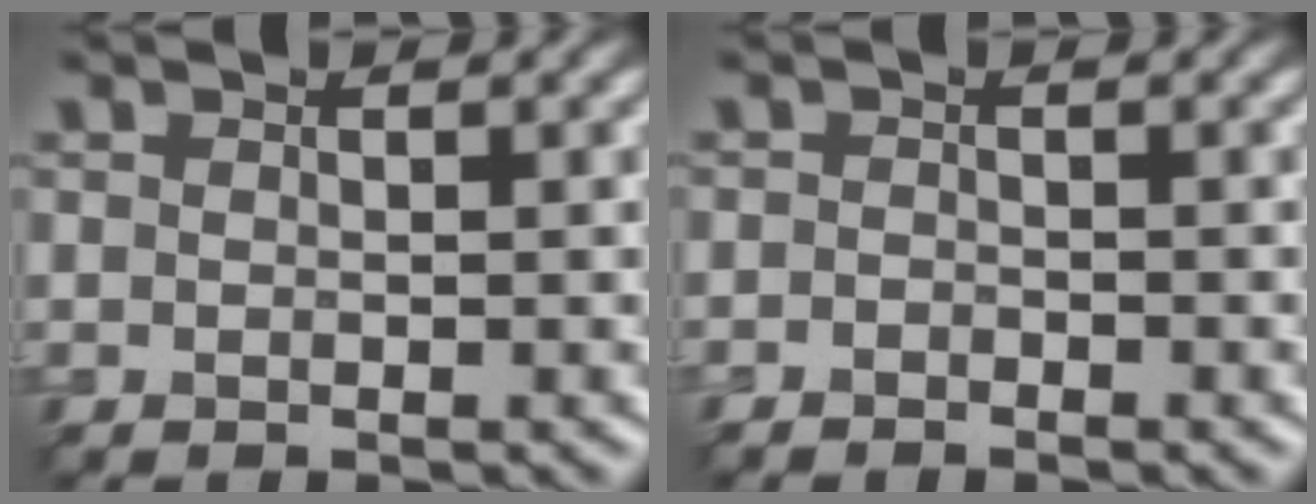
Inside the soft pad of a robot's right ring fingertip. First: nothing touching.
{"total": 0.9, "force": [-0.8, 0.0, -0.2], "torque": [0.006, 0.005, -0.016]}